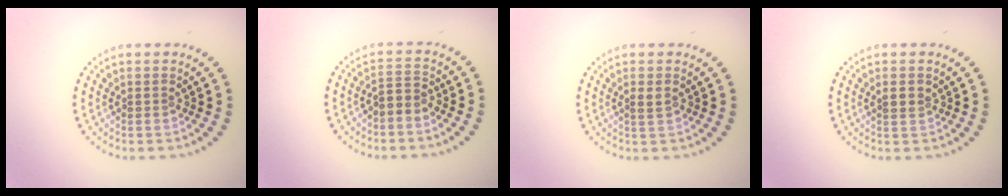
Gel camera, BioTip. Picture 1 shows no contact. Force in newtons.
{"total": 1.8, "press": 1.3, "slide": 1.3}
{"total": 1.1, "press": 1.1, "slide": 0.4}
{"total": 1.3, "press": 1.3, "slide": 0.3}